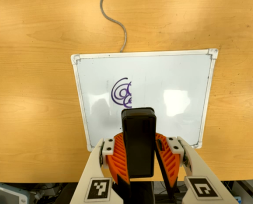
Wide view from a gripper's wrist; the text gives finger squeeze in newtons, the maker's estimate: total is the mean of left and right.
{"total": 9.4, "left": 9.8, "right": 9.0}